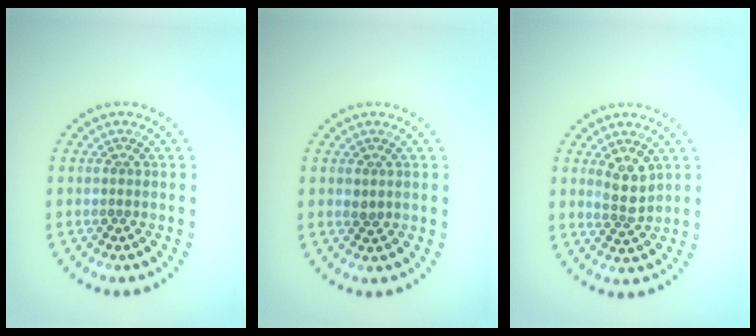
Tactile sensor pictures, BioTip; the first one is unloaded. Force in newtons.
{"total": 0.8, "press": 0.8, "slide": 0.2}
{"total": 2.4, "press": 2.1, "slide": 1.0}